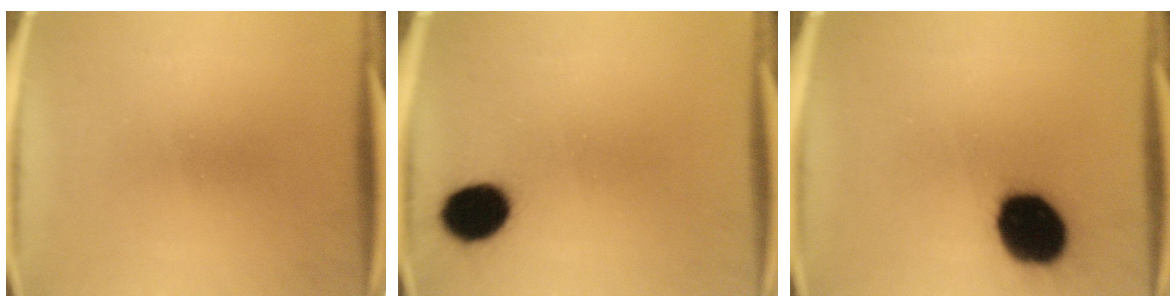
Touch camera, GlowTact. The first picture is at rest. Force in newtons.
{"total": 10.0}
{"total": 18.9}